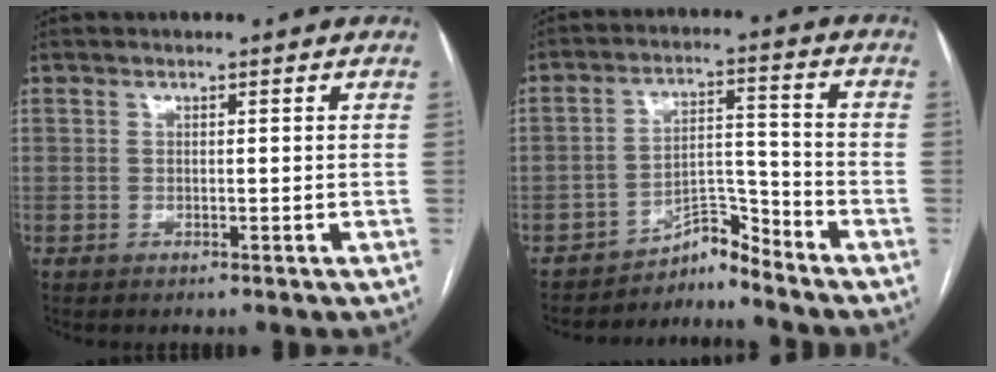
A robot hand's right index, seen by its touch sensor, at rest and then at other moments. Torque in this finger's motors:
{"motor_torque": [-0.13, 0.01, -0.23, -0.10]}